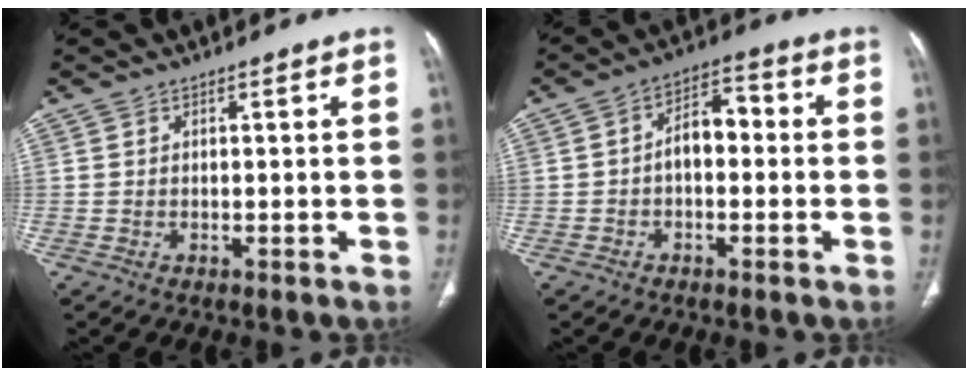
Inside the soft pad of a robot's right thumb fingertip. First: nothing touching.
{"total": 6.9, "force": [-0.6, 4.3, 5.4], "torque": [-0.069, 0.031, -0.020]}